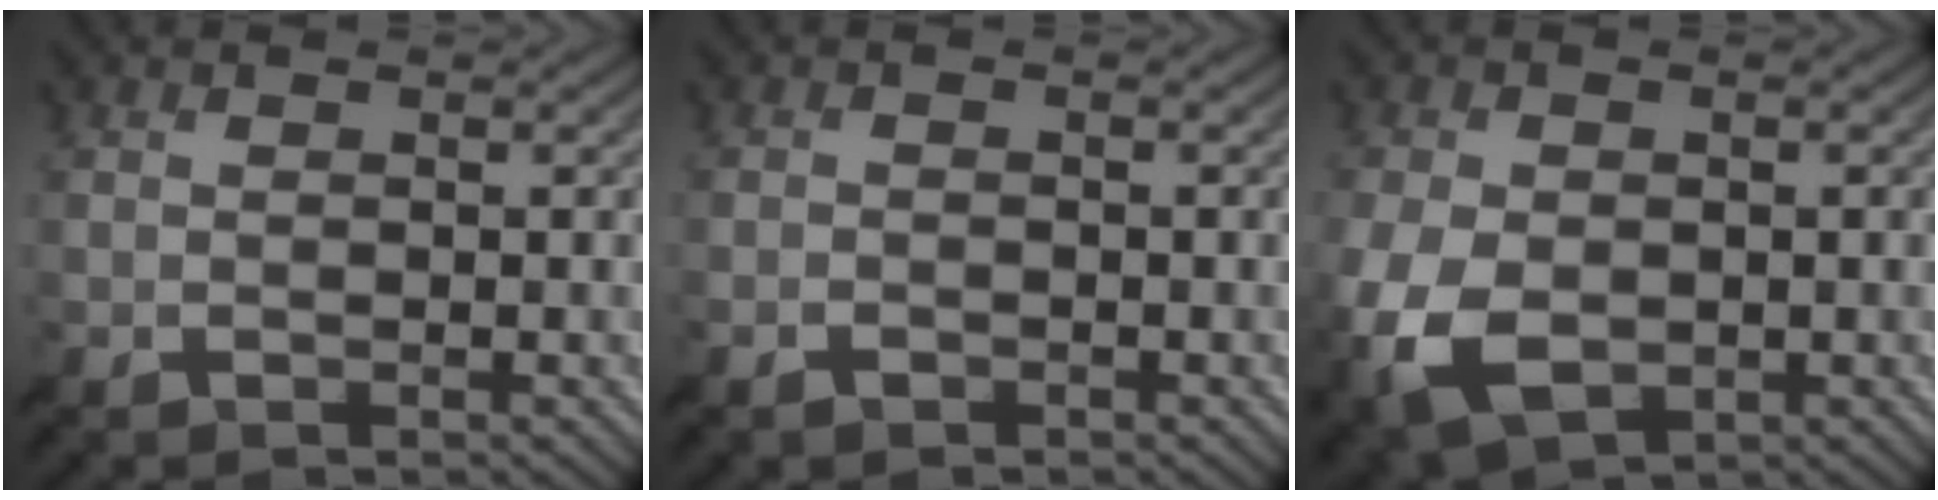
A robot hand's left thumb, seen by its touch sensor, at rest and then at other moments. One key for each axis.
{"total": 1.2, "fx": -0.9, "fy": 0.6, "fz": 0.4, "tx": -0.009, "ty": -0.002, "tz": -0.020}
{"total": 9.0, "fx": -2.7, "fy": 5.5, "fz": 6.5, "tx": -0.172, "ty": -0.031, "tz": -0.041}